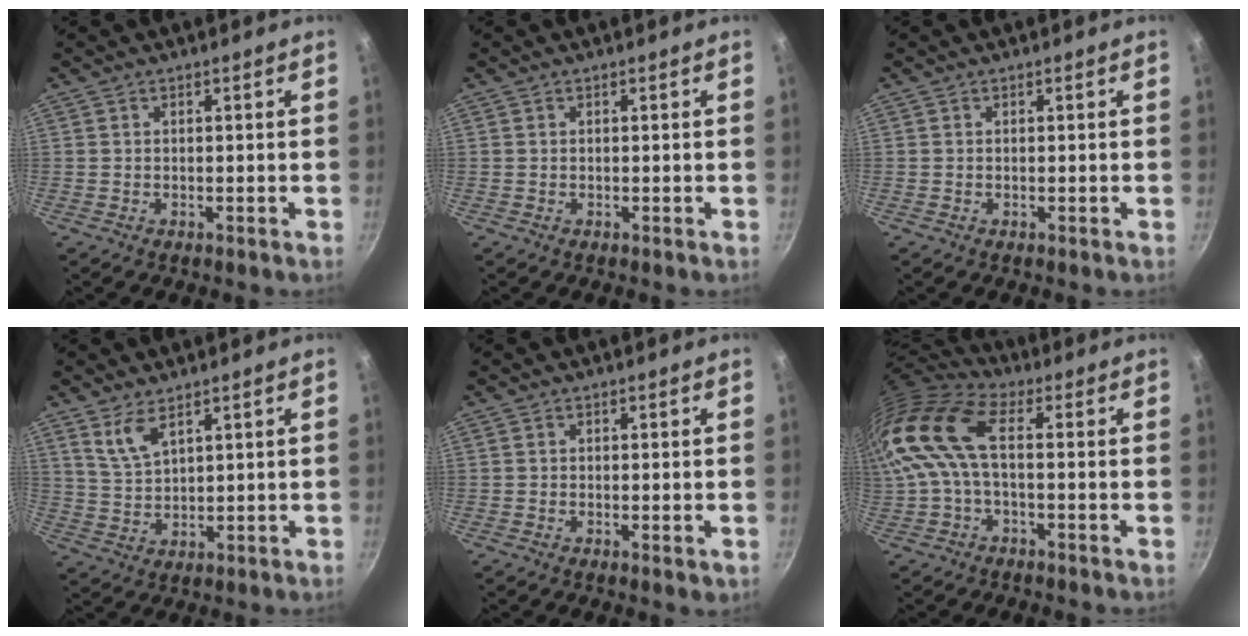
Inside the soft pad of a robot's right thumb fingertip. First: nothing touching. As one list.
[{"total": 0.0}, {"total": 0.0}, {"total": 5.6, "force": [3.6, 2.3, 3.6], "torque": [-0.067, -0.023, 0.080]}, {"total": 0.9, "force": [0.0, 0.3, 0.8], "torque": [-0.013, -0.003, -0.003]}, {"total": 14.5, "force": [1.7, 7.4, 12.4], "torque": [-0.261, 0.024, 0.018]}]